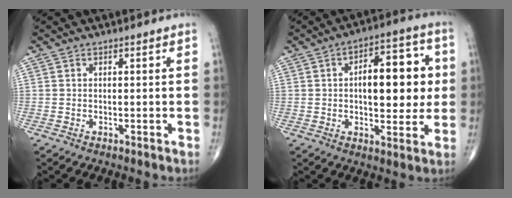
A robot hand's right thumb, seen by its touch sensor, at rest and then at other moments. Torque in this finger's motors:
{"motor_torque": [0.01, 0.31, 0.46, -0.08, 0.12]}